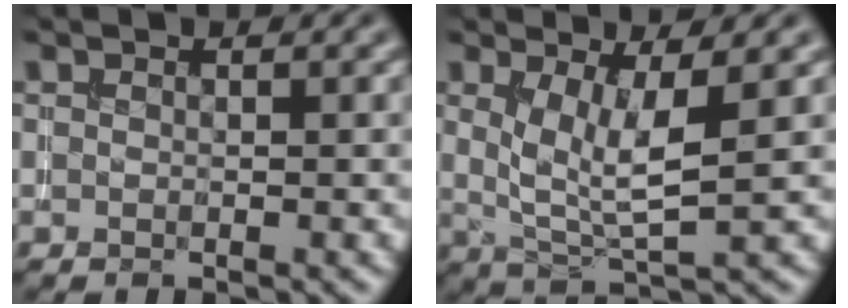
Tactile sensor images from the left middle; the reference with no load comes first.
{"total": 5.0, "force": [0.9, 1.5, 4.6], "torque": [-0.091, -0.012, 0.022]}